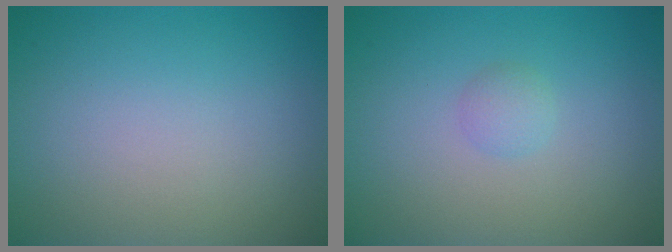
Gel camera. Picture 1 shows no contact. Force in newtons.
{"total": 1.0, "press": 1.0, "slide": 0.1}